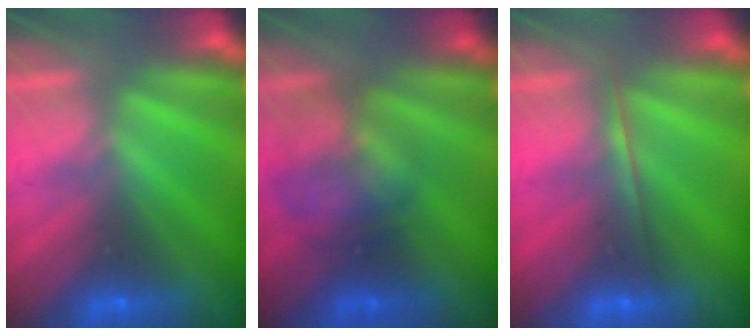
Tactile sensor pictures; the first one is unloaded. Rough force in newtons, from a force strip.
{"total": 2.3}
{"total": 1.7}